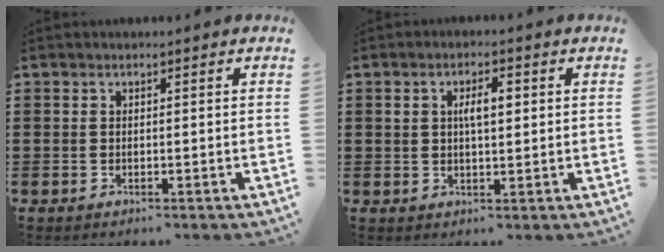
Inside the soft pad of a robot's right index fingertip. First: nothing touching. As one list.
[{"total": 3.8, "force": [0.8, 1.3, 3.5], "torque": [-0.062, 0.006, 0.009]}]